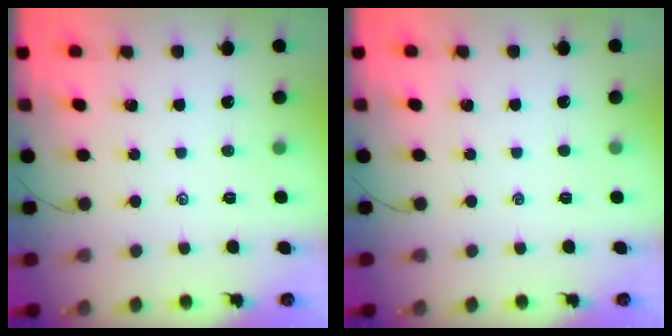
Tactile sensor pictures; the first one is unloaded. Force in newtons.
{"total": 0.0}